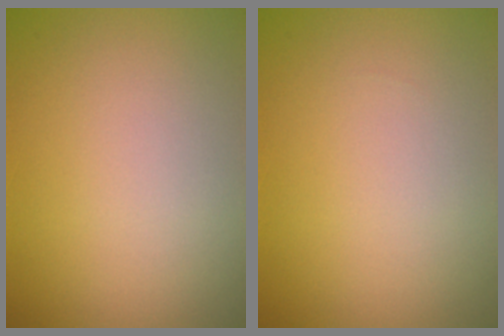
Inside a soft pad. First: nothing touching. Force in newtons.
{"total": 0.0}